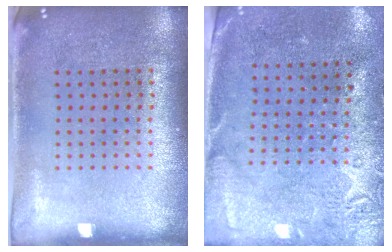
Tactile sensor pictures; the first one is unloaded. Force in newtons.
{"total": 2.7, "press": 2.2, "slide": 1.5}